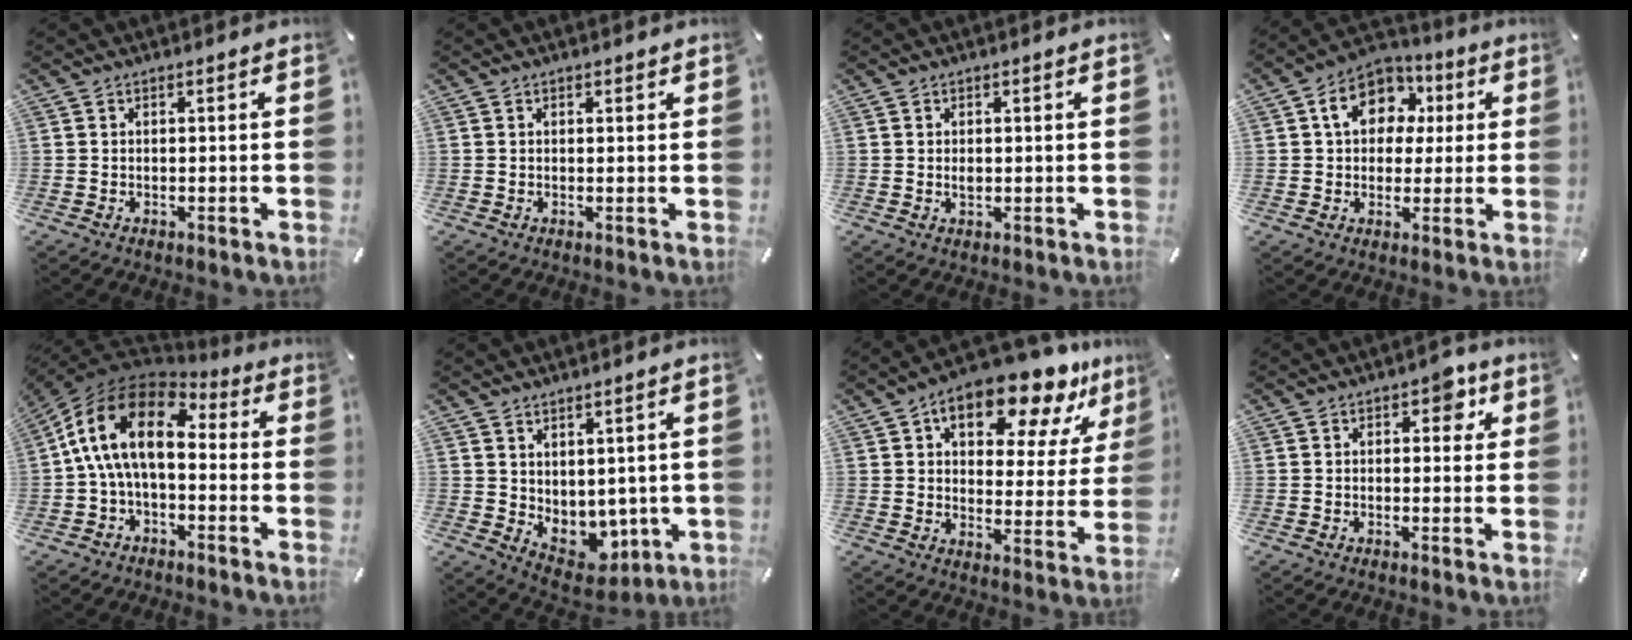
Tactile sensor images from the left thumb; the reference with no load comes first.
{"total": 0.6, "force": [0.3, 0.4, 0.3], "torque": [0.003, -0.001, 0.003]}
{"total": 1.3, "force": [0.1, 0.9, 1.0], "torque": [-0.021, 0.004, 0.001]}
{"total": 11.1, "force": [2.5, 9.1, 5.9], "torque": [-0.097, 0.010, 0.047]}
{"total": 16.0, "force": [1.3, 9.5, 12.8], "torque": [-0.269, 0.014, 0.017]}
{"total": 5.7, "force": [1.5, 5.3, 1.5], "torque": [-0.011, -0.032, 0.038]}
{"total": 17.2, "force": [11.4, 8.0, 10.1], "torque": [-0.137, -0.072, 0.185]}
{"total": 4.6, "force": [1.8, 2.9, 3.1], "torque": [-0.021, -0.005, 0.019]}